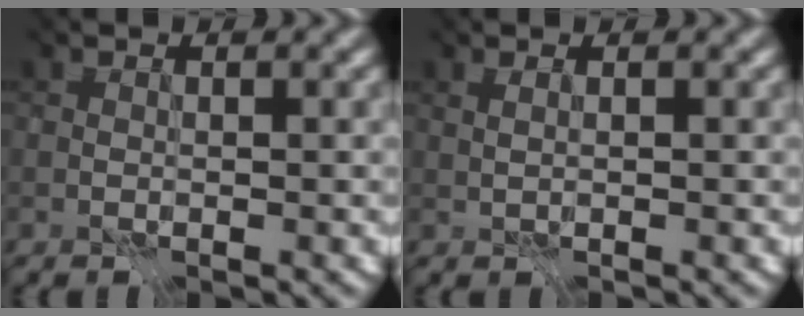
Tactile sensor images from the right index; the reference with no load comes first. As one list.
[{"total": 2.0, "force": [1.3, 1.0, 1.3], "torque": [-0.006, 0.018, 0.014]}]